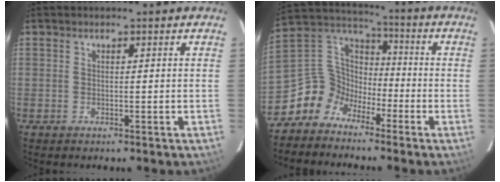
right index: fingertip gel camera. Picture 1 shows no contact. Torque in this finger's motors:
{"motor_torque": [0.45, -0.54, -0.18, -0.18]}